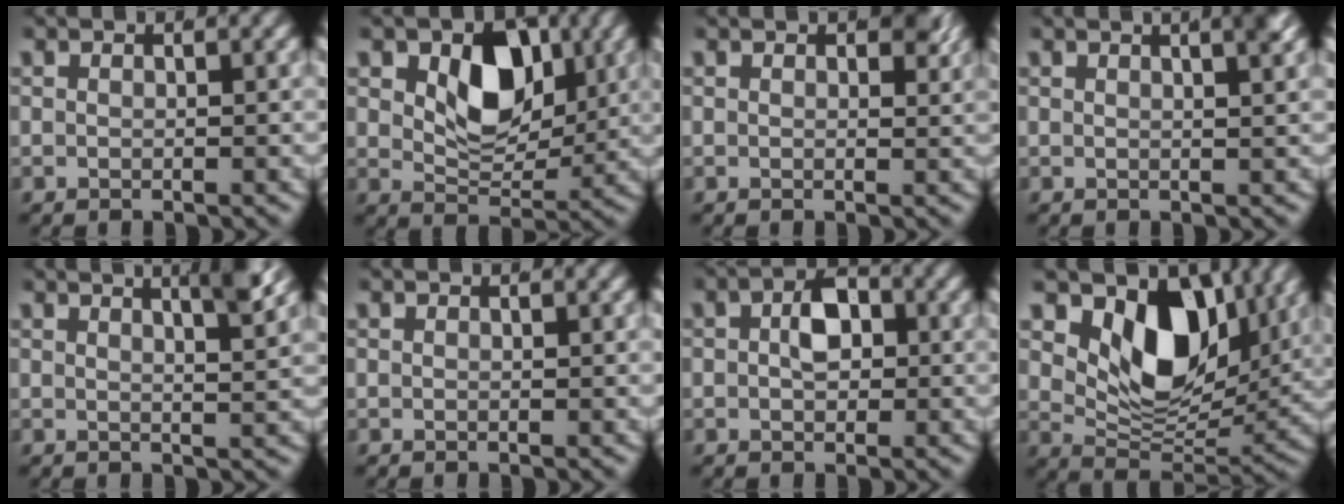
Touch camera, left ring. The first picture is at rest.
{"total": 5.5, "force": [1.9, 3.6, 3.7], "torque": [-0.056, -0.023, 0.046]}
{"total": 1.9, "force": [1.0, 0.7, 1.5], "torque": [-0.006, -0.004, 0.013]}
{"total": 3.6, "force": [1.8, 0.6, 3.0], "torque": [-0.025, 0.014, 0.024]}
{"total": 5.2, "force": [3.3, 0.8, 4.0], "torque": [-0.045, 0.005, 0.051]}
{"total": 0.0}
{"total": 3.1, "force": [-0.1, 2.0, 2.4], "torque": [-0.040, -0.009, 0.004]}
{"total": 9.7, "force": [3.4, 6.2, 6.7], "torque": [-0.121, -0.017, 0.061]}